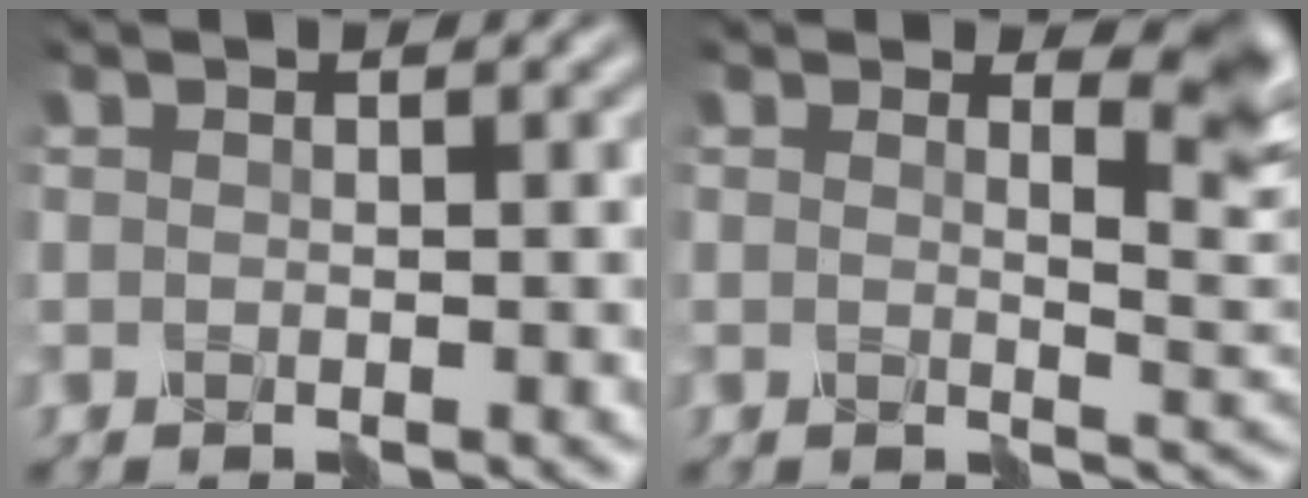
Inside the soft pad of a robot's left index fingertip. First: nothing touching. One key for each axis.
{"total": 4.7, "fx": 2.4, "fy": 2.0, "fz": 3.5, "tx": -0.046, "ty": -0.001, "tz": 0.035}